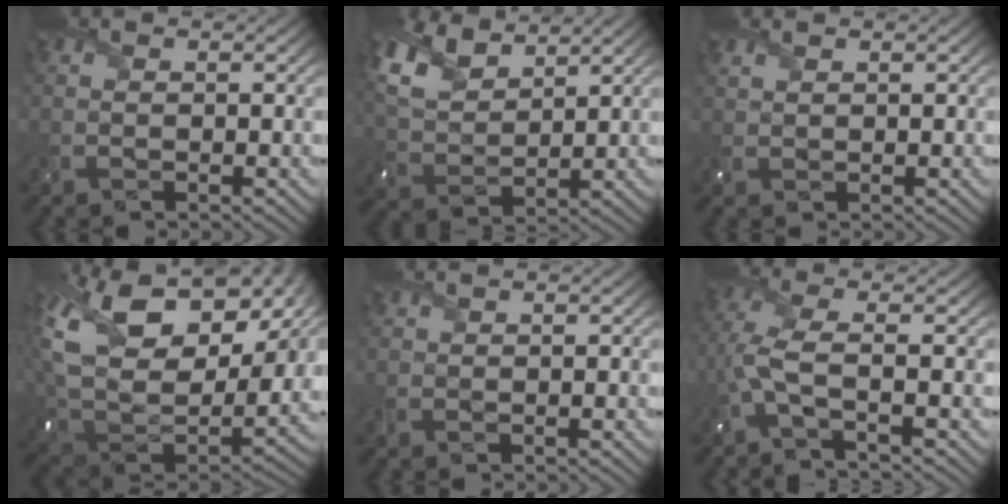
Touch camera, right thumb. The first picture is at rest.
{"total": 8.7, "force": [5.8, 4.1, 5.0], "torque": [-0.145, 0.014, 0.123]}
{"total": 1.0, "force": [0.6, 0.5, 0.6], "torque": [-0.021, 0.003, 0.013]}
{"total": 20.0, "force": [9.7, 11.9, 12.9], "torque": [-0.257, 0.028, 0.180]}
{"total": 0.0}
{"total": 5.1, "force": [-1.5, 1.2, 4.7], "torque": [-0.114, 0.005, -0.049]}